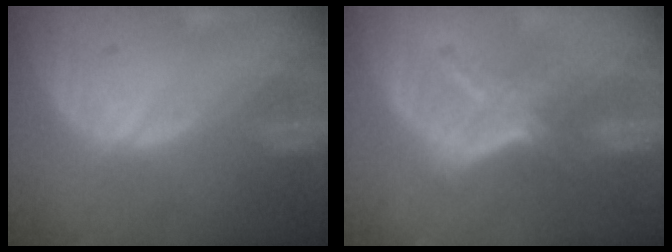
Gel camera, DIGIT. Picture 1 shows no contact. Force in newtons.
{"total": 4.9, "press": 4.8, "slide": 0.8}